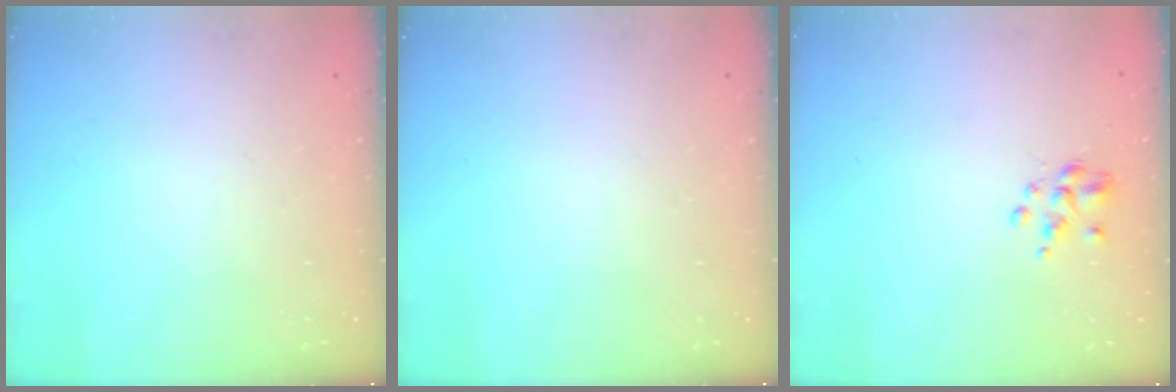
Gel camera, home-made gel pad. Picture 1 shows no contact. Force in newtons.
{"total": 0.0}
{"total": 2.6, "press": 2.5, "slide": 0.8}